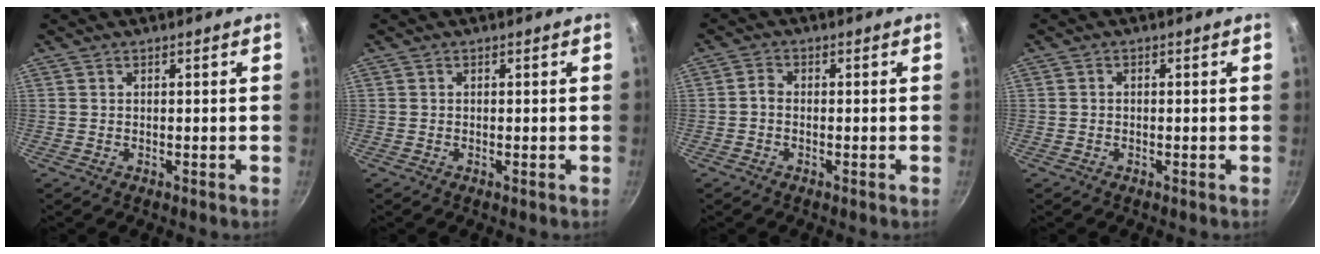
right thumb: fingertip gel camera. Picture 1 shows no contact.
{"total": 0.0}
{"total": 1.8, "force": [-0.6, 1.3, 1.1], "torque": [-0.022, 0.012, -0.018]}
{"total": 0.6, "force": [-0.2, 0.4, 0.3], "torque": [-0.007, 0.004, -0.004]}